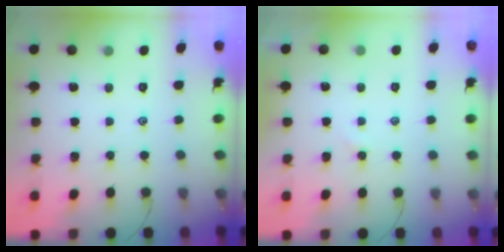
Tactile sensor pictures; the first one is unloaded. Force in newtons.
{"total": 1.7, "press": 1.7, "slide": 0.3}